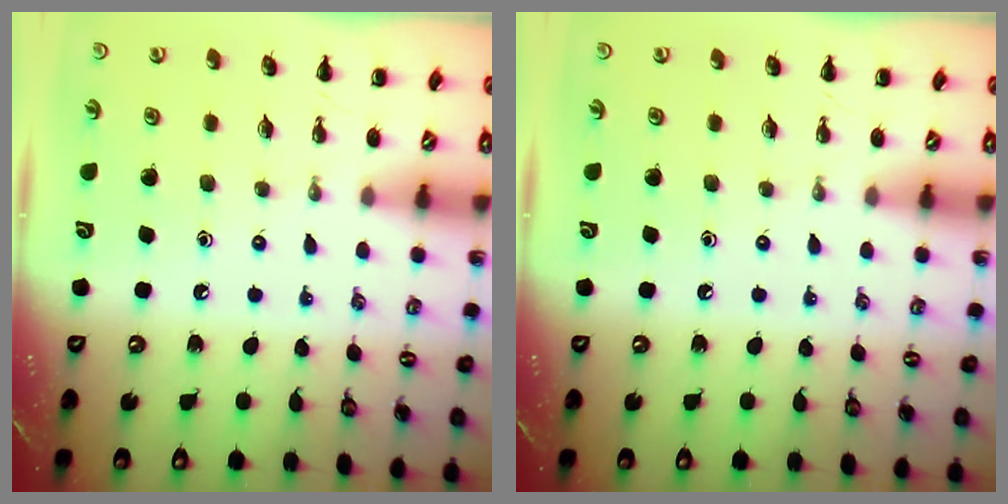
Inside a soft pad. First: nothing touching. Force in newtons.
{"total": 0.0}